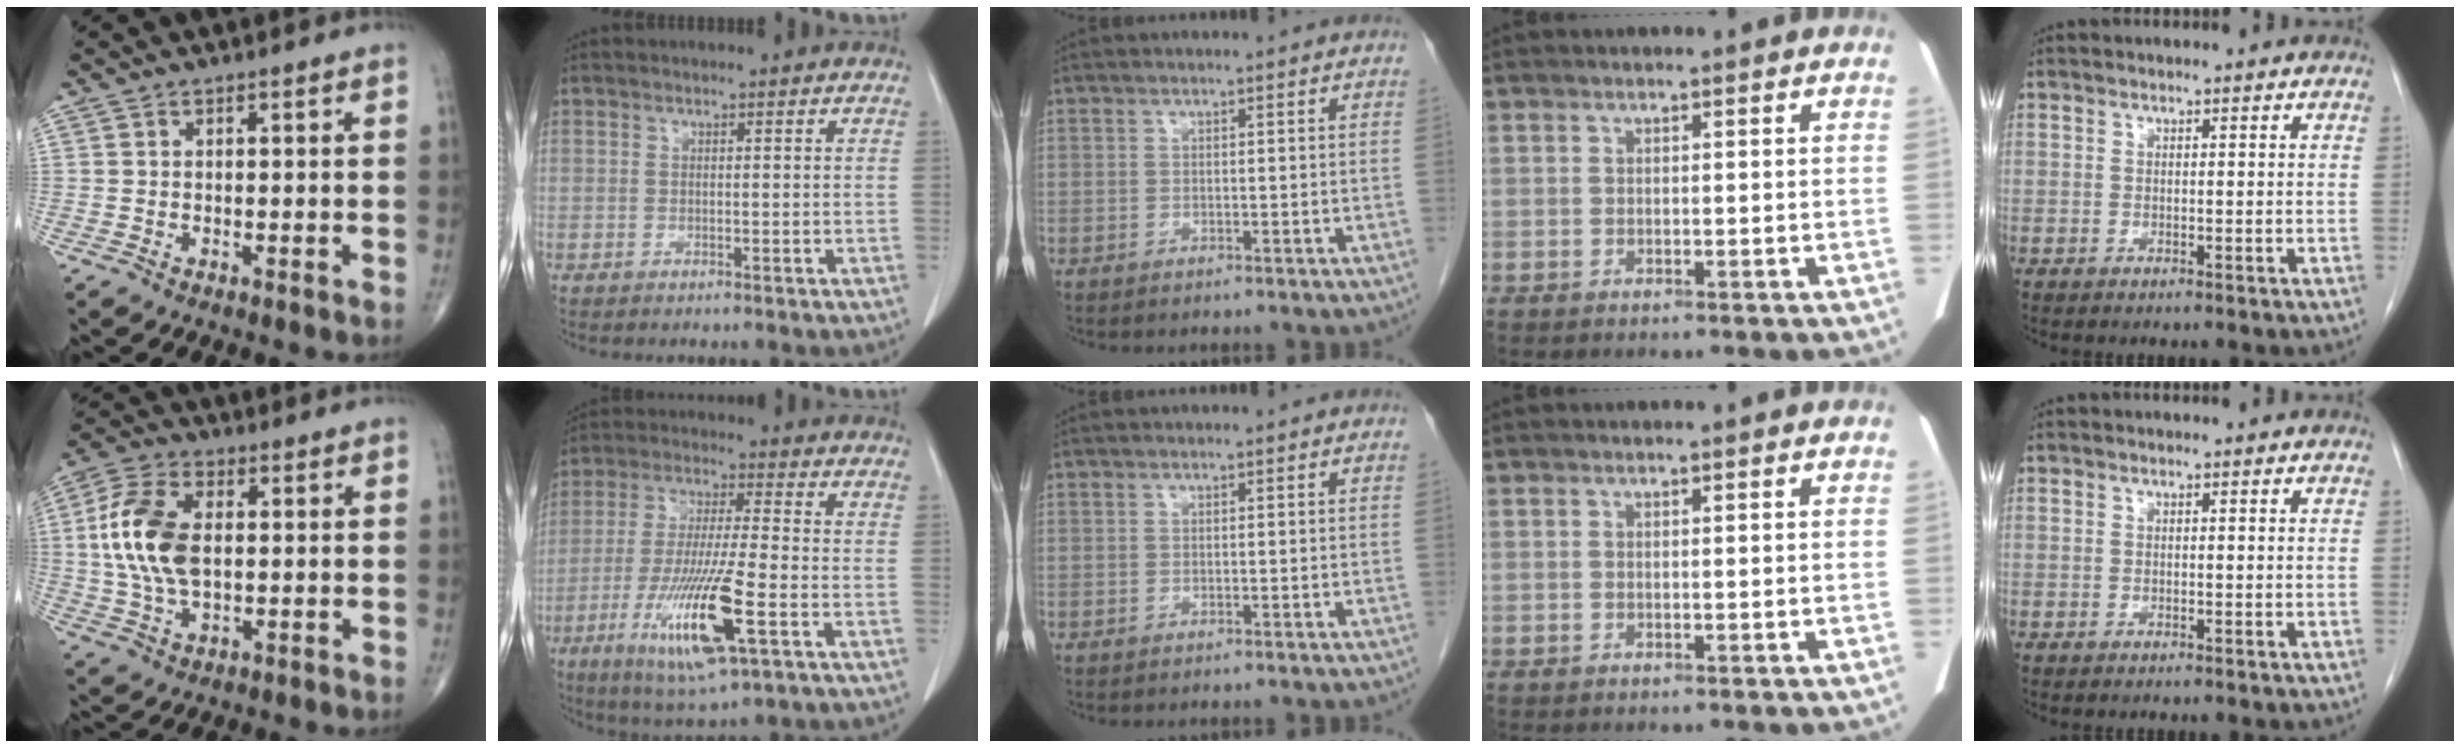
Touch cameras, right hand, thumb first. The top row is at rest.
{"thumb": {"total": 13.4, "force": [1.0, 7.7, 11.0], "torque": [-0.229, 0.012, 0.018]}, "index": {"total": 15.1, "force": [-5.5, 1.3, 14.1], "torque": [-0.276, -0.029, -0.093]}}